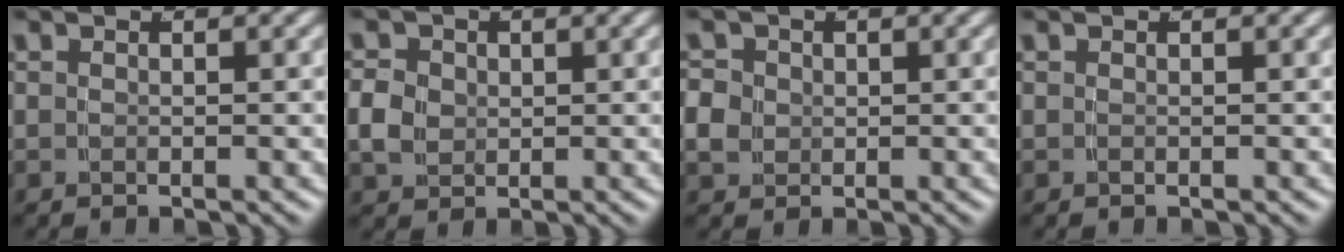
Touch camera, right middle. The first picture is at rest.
{"total": 3.6, "force": [0.2, 3.2, 1.8], "torque": [-0.038, -0.003, 0.004]}
{"total": 3.6, "force": [0.1, 3.2, 1.5], "torque": [-0.034, -0.001, -0.002]}
{"total": 0.0}